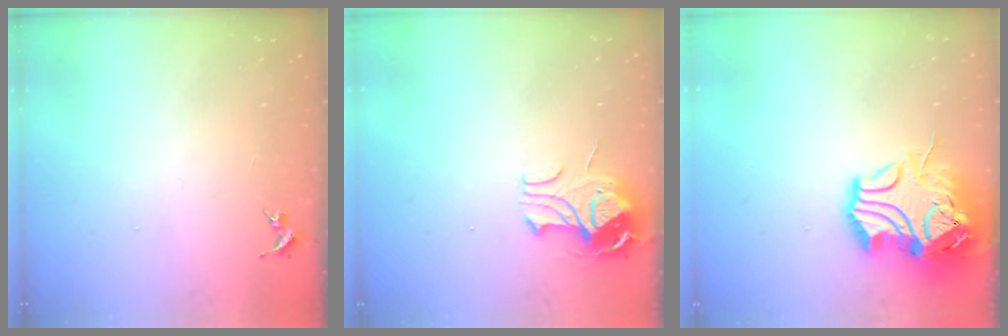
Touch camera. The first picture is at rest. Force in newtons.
{"total": 9.6, "press": 9.6, "slide": 1.1}
{"total": 18.6, "press": 18.4, "slide": 2.7}